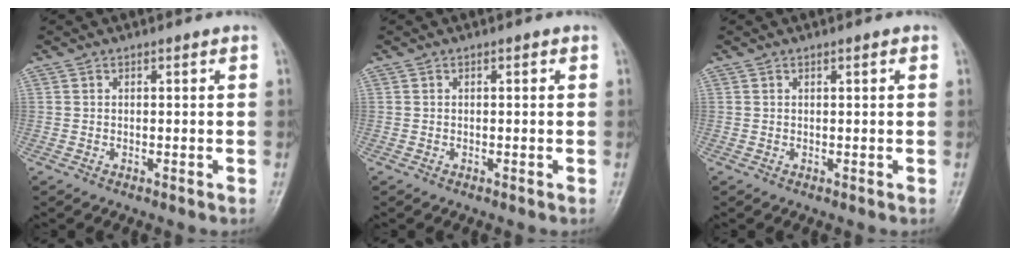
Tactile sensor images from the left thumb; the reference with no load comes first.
{"total": 0.0}
{"total": 0.7, "force": [0.3, 0.1, 0.6], "torque": [-0.010, 0.001, 0.004]}